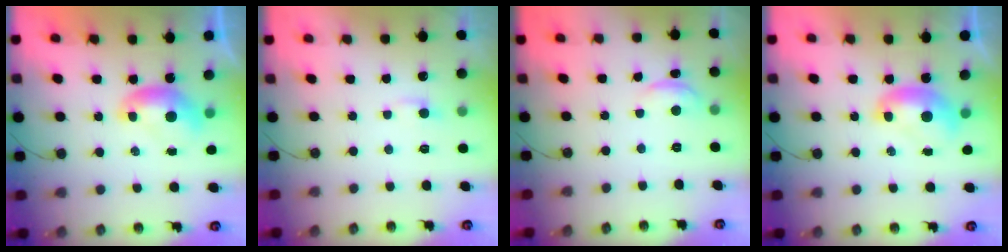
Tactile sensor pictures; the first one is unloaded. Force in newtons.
{"total": 1.8, "press": 1.7, "slide": 0.5}
{"total": 0.6, "press": 0.1, "slide": 0.6}
{"total": 1.6, "press": 1.5, "slide": 0.1}